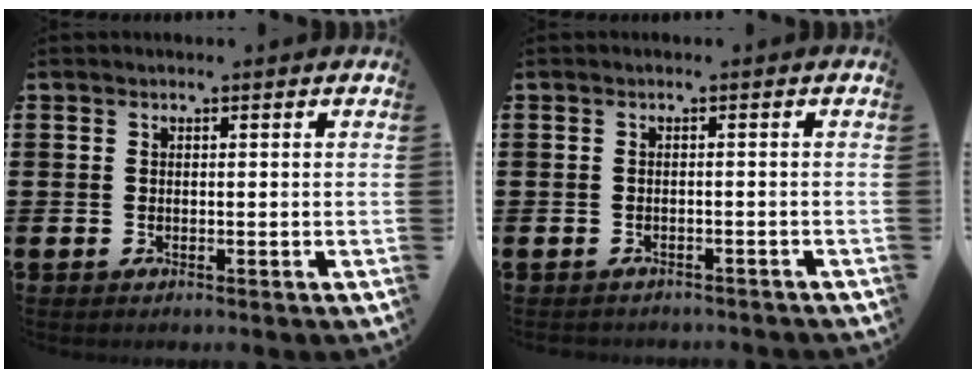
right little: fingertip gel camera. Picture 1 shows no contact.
{"total": 0.8, "force": [-0.8, 0.1, 0.0], "torque": [-0.003, -0.001, -0.016]}